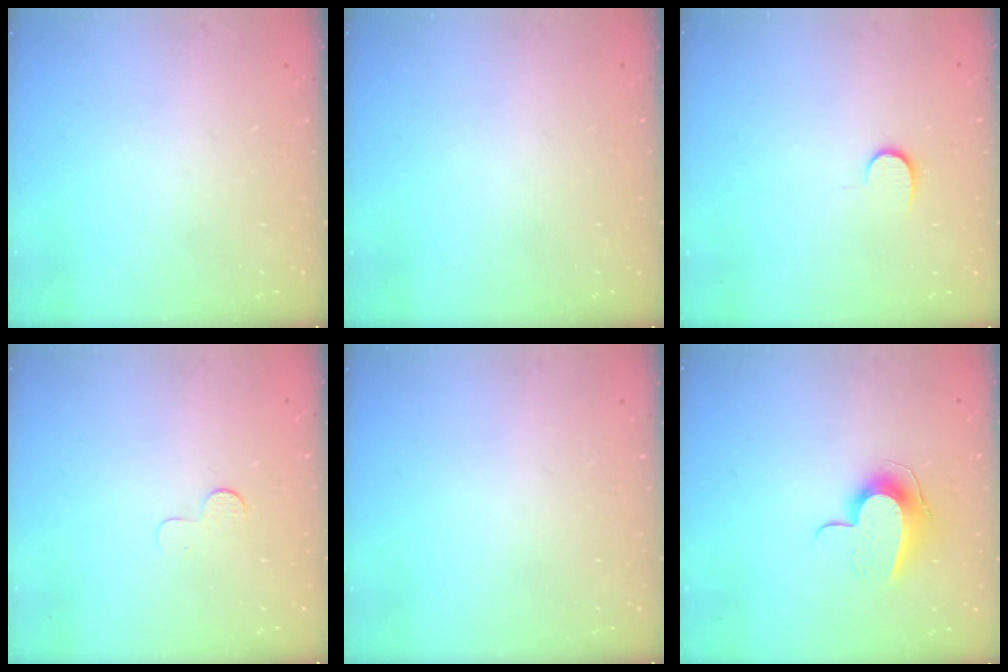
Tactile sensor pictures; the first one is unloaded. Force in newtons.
{"total": 0.0}
{"total": 5.8, "press": 5.8, "slide": 0.6}
{"total": 3.8, "press": 3.7, "slide": 0.3}
{"total": 0.0}
{"total": 9.7, "press": 9.6, "slide": 0.8}